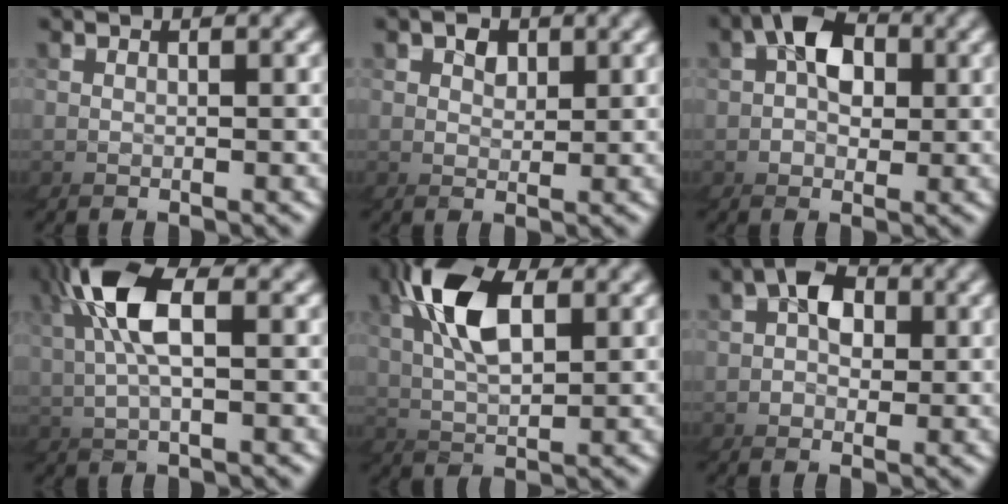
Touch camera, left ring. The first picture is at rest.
{"total": 2.1, "force": [1.6, 0.6, -1.3], "torque": [-0.006, -0.002, 0.019]}
{"total": 5.4, "force": [1.0, 4.6, 2.6], "torque": [-0.075, -0.011, 0.015]}
{"total": 4.7, "force": [1.1, 1.2, 4.4], "torque": [-0.127, 0.007, 0.015]}
{"total": 4.7, "force": [3.1, 1.5, 3.2], "torque": [-0.115, 0.020, 0.037]}
{"total": 5.0, "force": [0.7, 4.7, 1.7], "torque": [-0.060, -0.015, 0.010]}